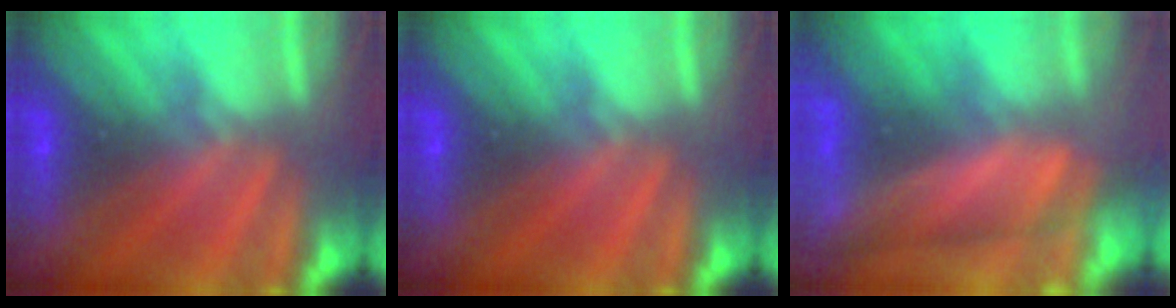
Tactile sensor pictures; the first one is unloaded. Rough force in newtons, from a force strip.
{"total": 0.0}
{"total": 4.0}